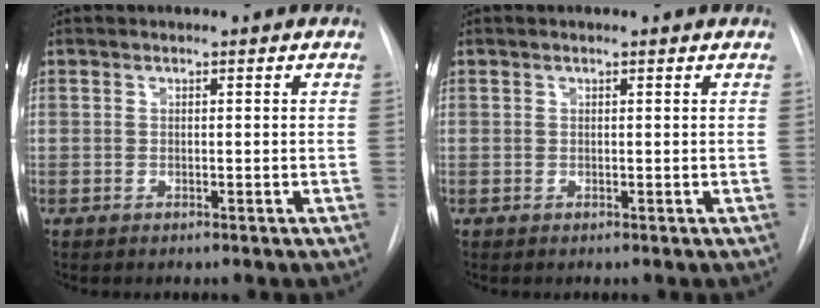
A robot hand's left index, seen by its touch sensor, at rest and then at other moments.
{"total": 0.6, "force": [0.5, 0.0, 0.2], "torque": [-0.009, 0.008, 0.007]}